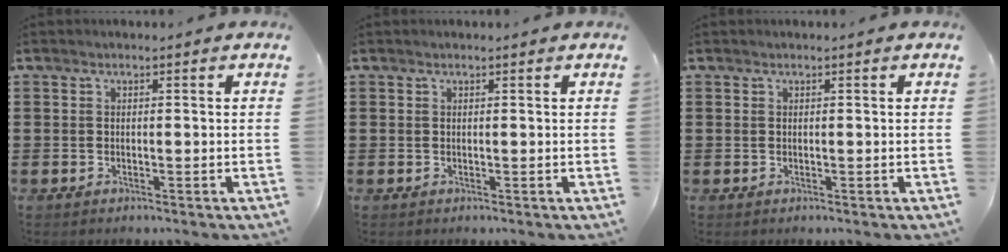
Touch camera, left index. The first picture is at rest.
{"total": 0.0}
{"total": 0.0}